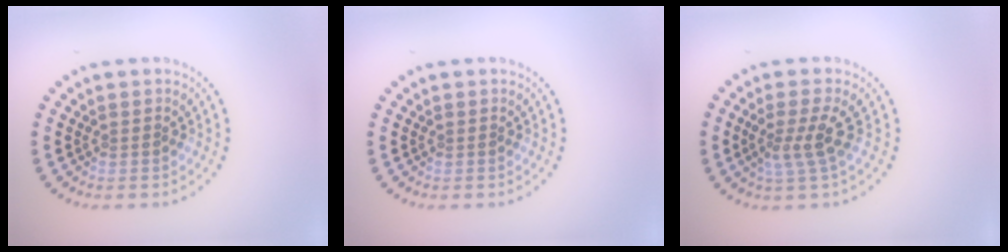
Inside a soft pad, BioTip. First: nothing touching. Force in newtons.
{"total": 0.0}
{"total": 2.7, "press": 2.0, "slide": 1.8}